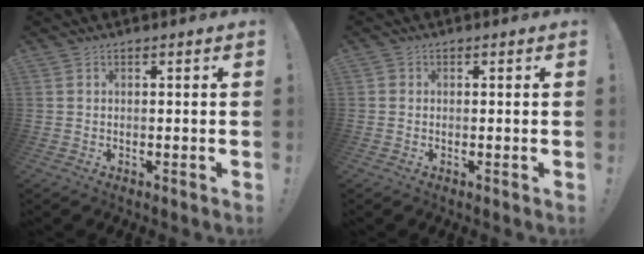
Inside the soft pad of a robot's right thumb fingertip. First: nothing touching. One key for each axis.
{"total": 0.7, "fx": 0.0, "fy": 0.7, "fz": 0.2, "tx": -0.003, "ty": 0.002, "tz": 0.001}